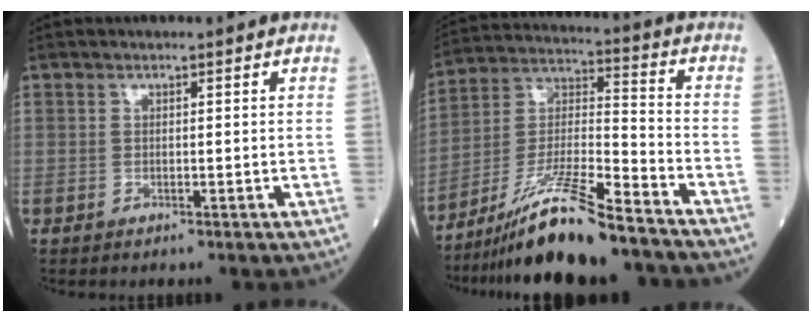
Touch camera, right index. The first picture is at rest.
{"total": 15.7, "force": [-12.5, 0.7, 9.3], "torque": [-0.179, -0.013, -0.225]}